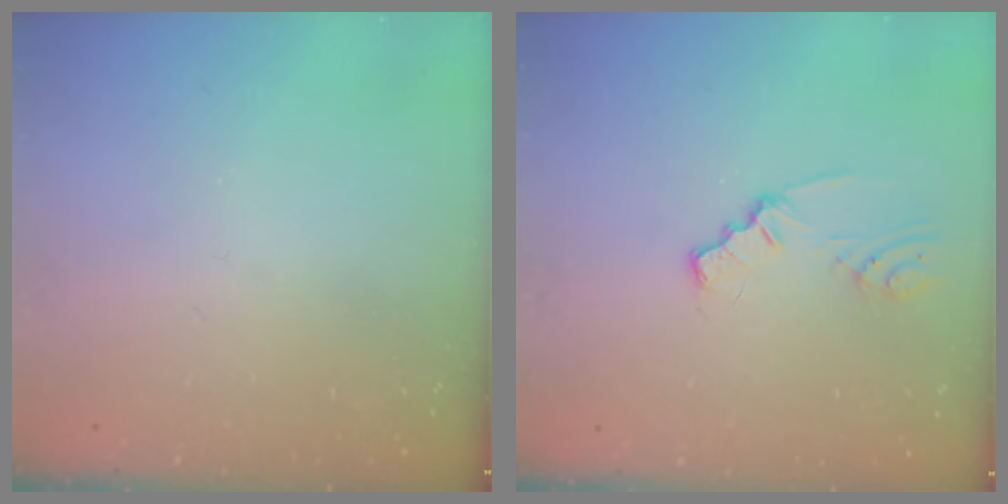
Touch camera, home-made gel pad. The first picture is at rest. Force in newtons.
{"total": 2.1, "press": 2.1, "slide": 0.2}